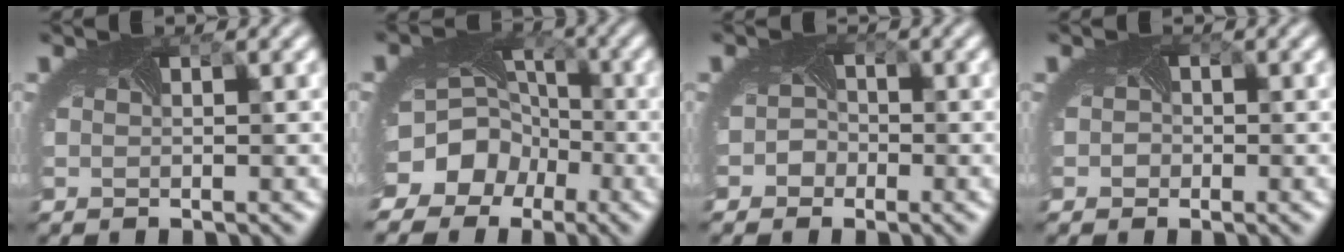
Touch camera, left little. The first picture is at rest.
{"total": 11.6, "force": [-5.4, 9.6, 3.5], "torque": [-0.079, -0.031, -0.096]}
{"total": 1.9, "force": [-1.0, 1.5, 0.2], "torque": [0.006, -0.005, -0.021]}
{"total": 1.6, "force": [0.1, 1.5, 0.5], "torque": [0.000, 0.002, -0.011]}